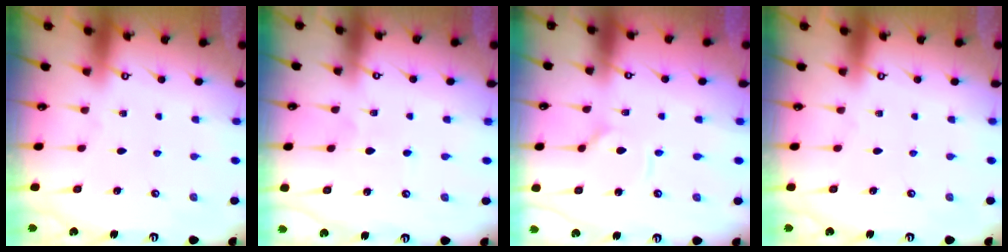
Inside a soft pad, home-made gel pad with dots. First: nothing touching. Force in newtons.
{"total": 2.5, "press": 2.5, "slide": 0.4}
{"total": 3.7, "press": 3.7, "slide": 0.1}
{"total": 0.0}